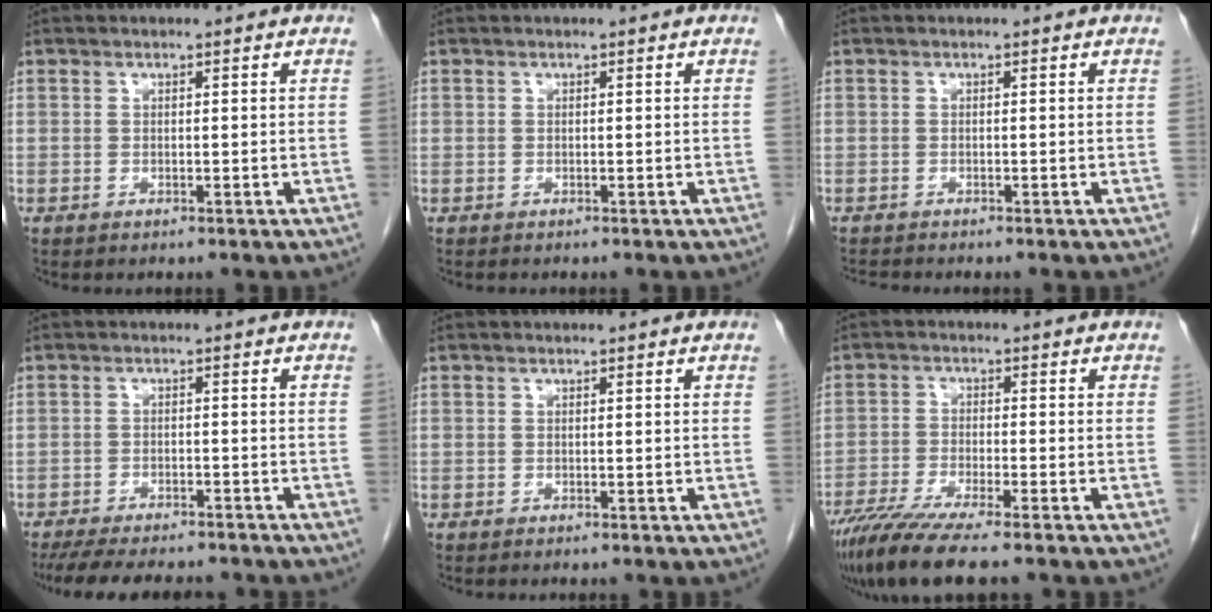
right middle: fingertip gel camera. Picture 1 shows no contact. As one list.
[{"total": 0.0}, {"total": 1.1, "force": [-1.1, -0.2, 0.0], "torque": [-0.004, -0.006, -0.020]}, {"total": 13.3, "force": [-11.7, 3.0, 5.6], "torque": [-0.100, -0.011, -0.158]}, {"total": 0.0}, {"total": 9.7, "force": [-7.7, 0.2, 5.9], "torque": [-0.099, -0.026, -0.129]}]